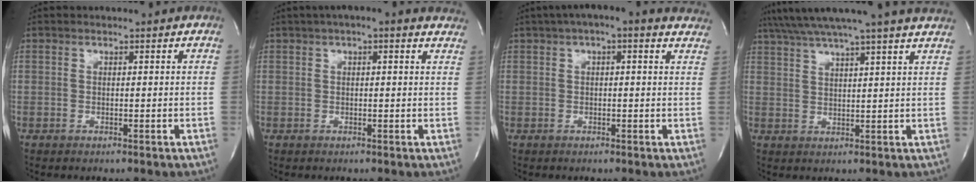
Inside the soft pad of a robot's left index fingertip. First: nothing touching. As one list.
[{"total": 7.5, "force": [5.7, 1.6, 4.7], "torque": [-0.066, 0.022, 0.057]}, {"total": 9.7, "force": [7.3, 2.5, 5.9], "torque": [-0.082, 0.028, 0.078]}, {"total": 17.6, "force": [15.4, -1.2, 8.4], "torque": [-0.151, 0.003, 0.205]}]